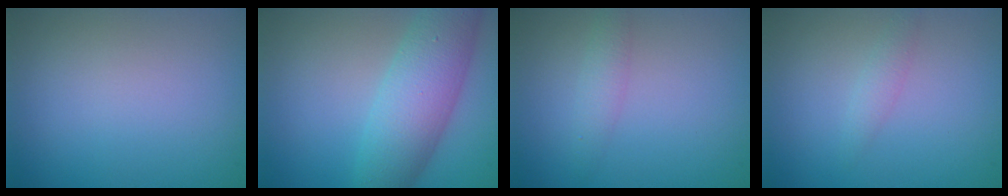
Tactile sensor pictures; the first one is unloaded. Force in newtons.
{"total": 6.9, "press": 6.9, "slide": 0.1}
{"total": 1.6, "press": 1.6, "slide": 0.0}
{"total": 1.2, "press": 1.2, "slide": 0.0}